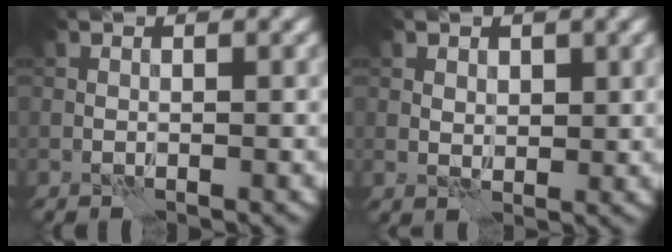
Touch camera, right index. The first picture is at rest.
{"total": 1.7, "force": [0.8, 1.2, 0.9], "torque": [-0.012, -0.005, 0.017]}